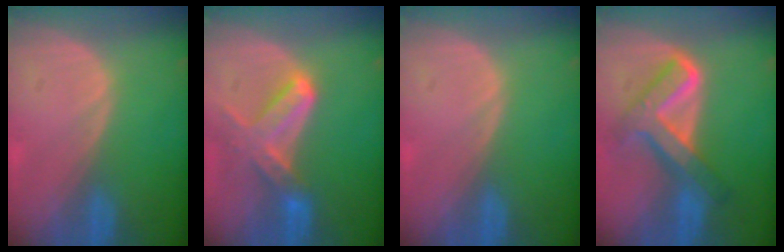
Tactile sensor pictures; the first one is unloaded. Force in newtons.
{"total": 6.8, "press": 6.6, "slide": 1.7}
{"total": 0.0}
{"total": 8.2, "press": 8.2, "slide": 0.7}